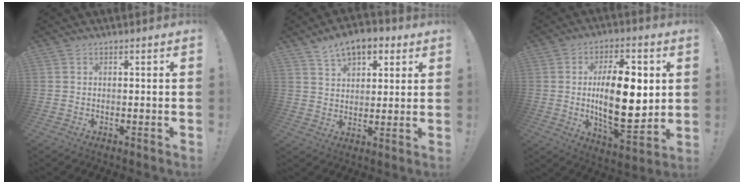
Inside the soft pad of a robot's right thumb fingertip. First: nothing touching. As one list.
[{"total": 9.5, "force": [5.9, 5.5, 4.9], "torque": [-0.077, -0.020, 0.111]}, {"total": 20.6, "force": [1.4, 9.4, 18.3], "torque": [-0.306, -0.007, 0.020]}]